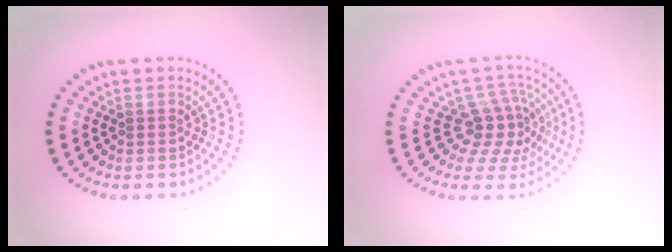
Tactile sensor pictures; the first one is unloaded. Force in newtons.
{"total": 3.8, "press": 3.0, "slide": 2.3}